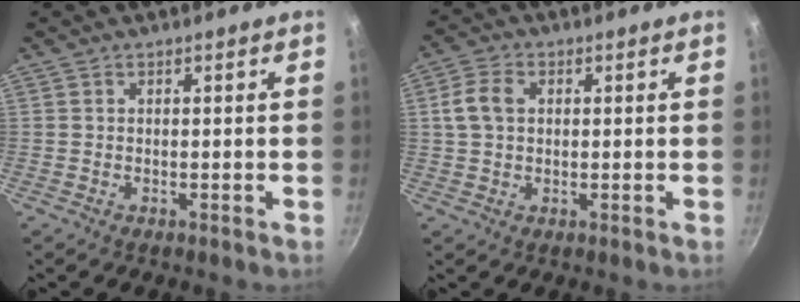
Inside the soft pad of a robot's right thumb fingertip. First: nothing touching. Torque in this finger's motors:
{"motor_torque": [-0.23, 0.48, 0.07, -0.19, 0.14]}